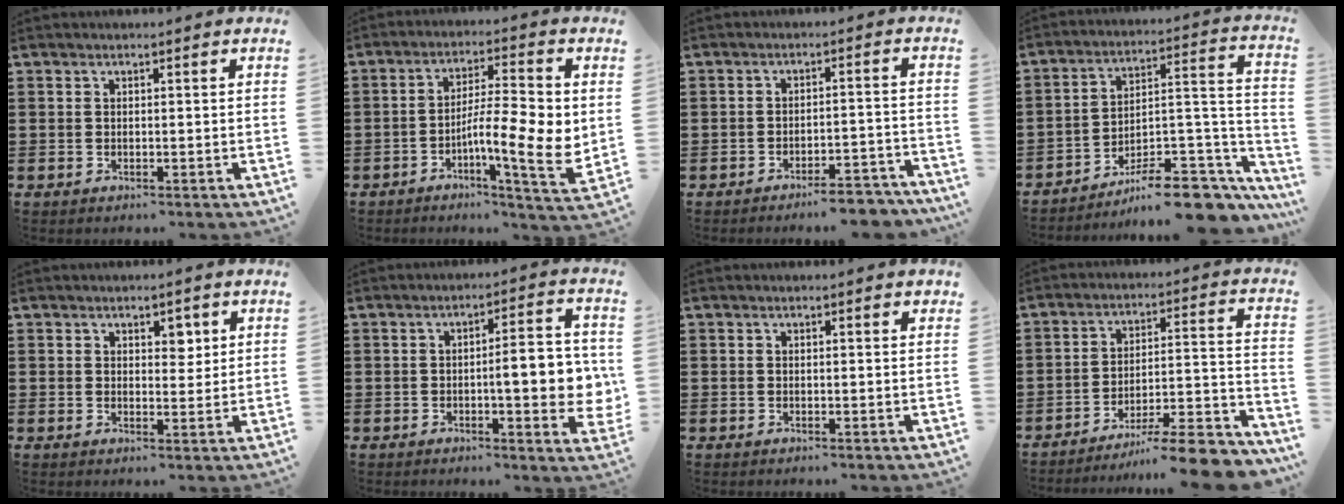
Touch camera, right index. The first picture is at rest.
{"total": 10.1, "force": [-0.7, 2.4, 9.8], "torque": [-0.165, -0.013, -0.017]}
{"total": 4.8, "force": [-4.6, 0.2, 1.3], "torque": [-0.019, -0.001, -0.090]}
{"total": 10.9, "force": [-8.5, 3.4, 6.0], "torque": [-0.078, 0.038, -0.150]}
{"total": 2.8, "force": [1.7, 1.8, 1.5], "torque": [-0.019, 0.002, 0.026]}
{"total": 8.2, "force": [-0.7, 2.3, 7.9], "torque": [-0.102, -0.005, -0.018]}
{"total": 0.0}
{"total": 8.4, "force": [-7.5, 0.3, 3.8], "torque": [-0.048, 0.008, -0.147]}